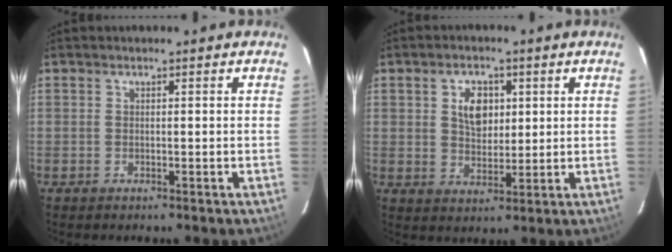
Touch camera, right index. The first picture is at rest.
{"total": 6.4, "force": [1.9, 4.2, 4.5], "torque": [-0.076, 0.009, 0.038]}